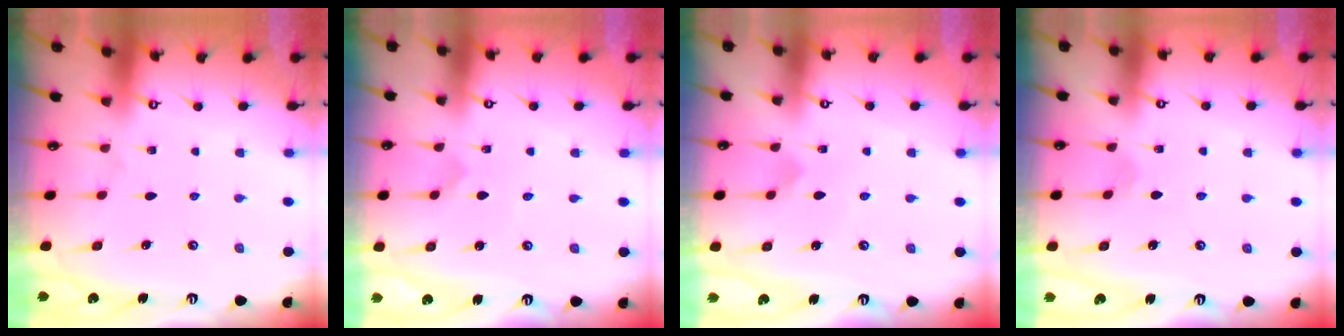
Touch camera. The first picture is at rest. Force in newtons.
{"total": 0.0}
{"total": 2.9, "press": 2.9, "slide": 0.2}
{"total": 1.5, "press": 1.4, "slide": 0.1}